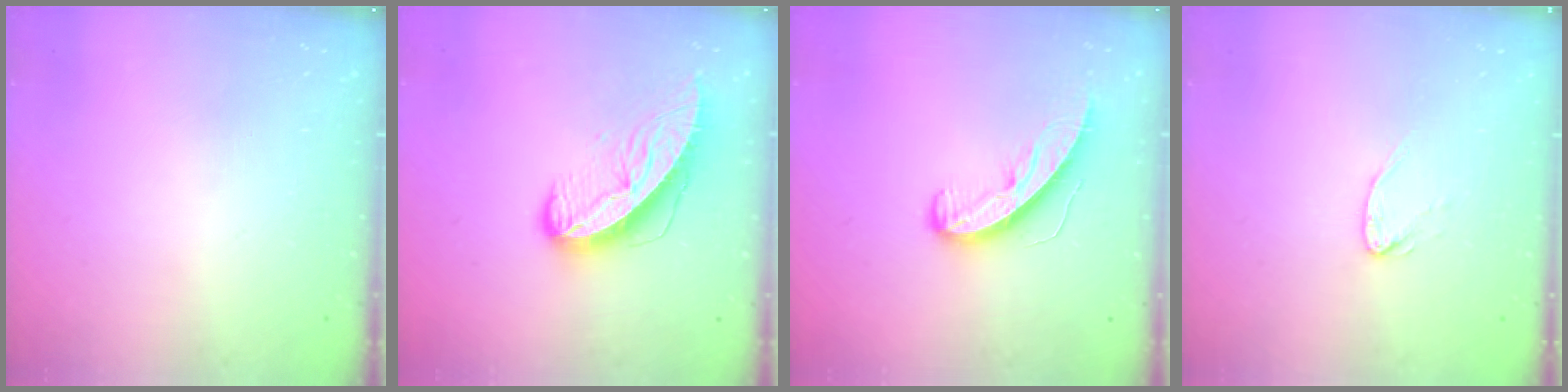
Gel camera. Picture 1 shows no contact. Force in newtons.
{"total": 9.8, "press": 9.7, "slide": 0.9}
{"total": 8.6, "press": 8.6, "slide": 0.2}
{"total": 4.8, "press": 4.7, "slide": 0.5}